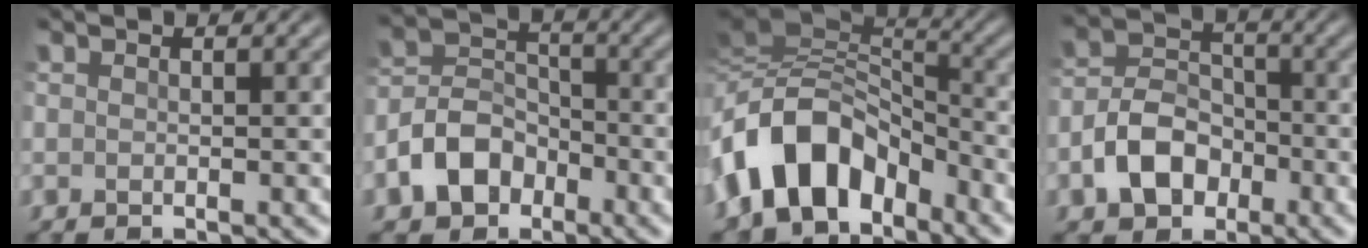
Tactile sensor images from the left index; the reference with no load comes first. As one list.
[{"total": 5.3, "force": [-2.8, 3.8, 2.5], "torque": [-0.044, 0.002, -0.062]}, {"total": 10.2, "force": [-4.5, 6.4, 6.6], "torque": [-0.112, 0.016, -0.096]}, {"total": 5.2, "force": [-2.3, 3.7, 2.9], "torque": [-0.051, 0.004, -0.048]}]